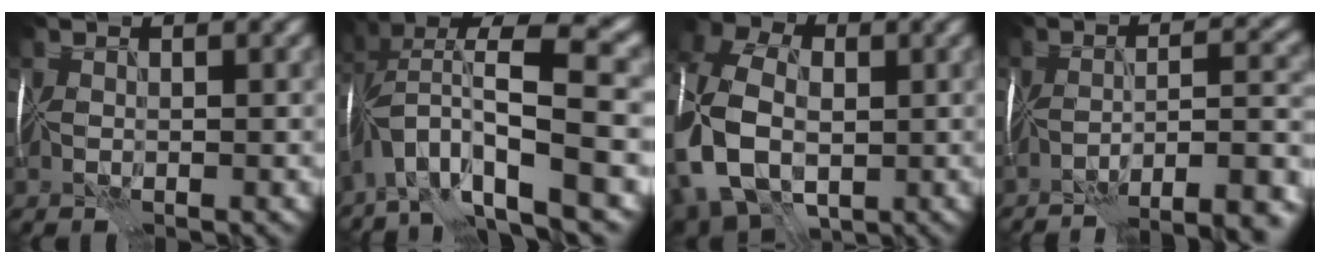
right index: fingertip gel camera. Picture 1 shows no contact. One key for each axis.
{"total": 12.1, "fx": -3.2, "fy": 3.7, "fz": 11.0, "tx": -0.202, "ty": 0.020, "tz": -0.047}
{"total": 15.4, "fx": -3.8, "fy": 11.1, "fz": 9.9, "tx": -0.212, "ty": -0.010, "tz": -0.084}
{"total": 11.0, "fx": -9.1, "fy": 1.6, "fz": 6.0, "tx": -0.066, "ty": 0.007, "tz": -0.108}